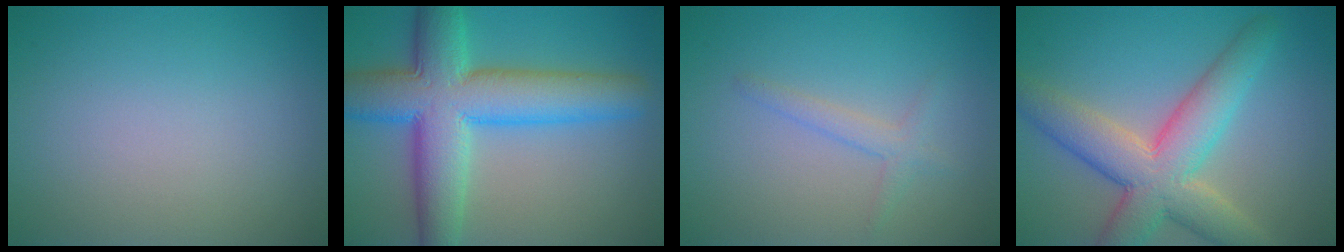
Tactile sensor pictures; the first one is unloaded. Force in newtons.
{"total": 10.3, "press": 10.3, "slide": 0.4}
{"total": 1.6, "press": 1.6, "slide": 0.1}
{"total": 8.0, "press": 8.0, "slide": 0.7}